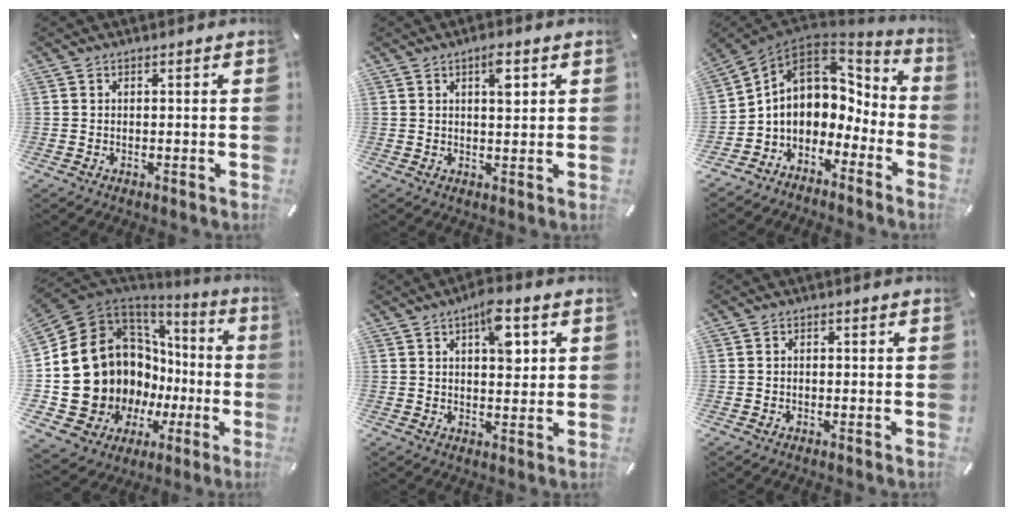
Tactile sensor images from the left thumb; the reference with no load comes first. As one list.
[{"total": 4.5, "force": [1.8, 1.7, 3.7], "torque": [-0.057, -0.004, 0.024]}, {"total": 9.2, "force": [0.3, 8.1, 4.3], "torque": [-0.085, -0.007, 0.007]}, {"total": 19.3, "force": [-1.5, 16.2, 10.4], "torque": [-0.182, -0.054, 0.030]}, {"total": 8.5, "force": [3.1, 4.1, 6.8], "torque": [-0.081, -0.013, 0.044]}, {"total": 1.0, "force": [-0.3, 0.8, 0.5], "torque": [-0.010, 0.004, -0.008]}]